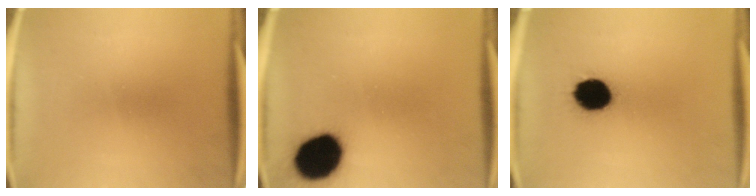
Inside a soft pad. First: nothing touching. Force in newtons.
{"total": 16.5}
{"total": 11.7}